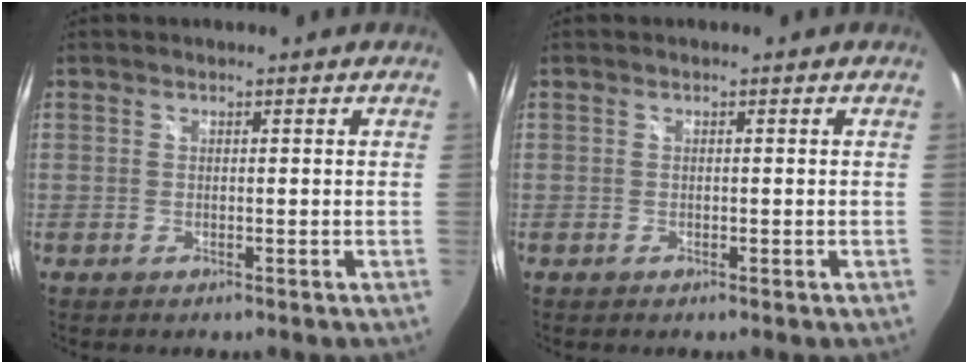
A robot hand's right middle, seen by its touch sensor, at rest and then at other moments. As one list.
[{"total": 0.0}]